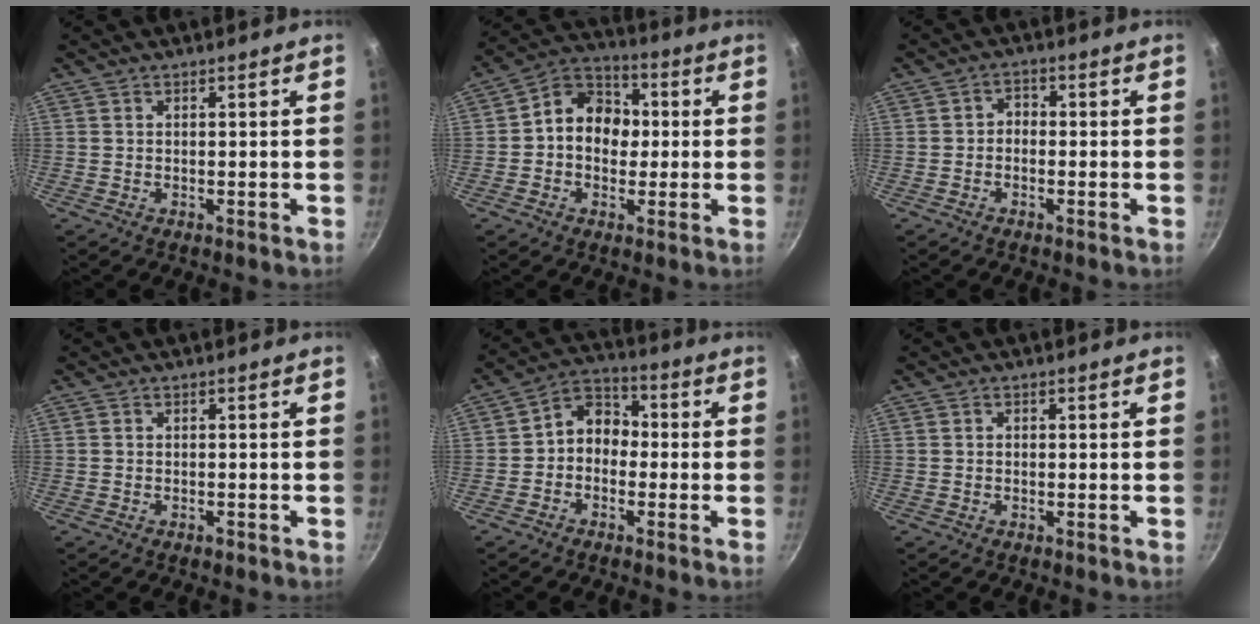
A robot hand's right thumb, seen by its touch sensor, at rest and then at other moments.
{"total": 11.2, "force": [0.3, 9.1, 6.5], "torque": [-0.058, 0.027, -0.017]}
{"total": 2.3, "force": [-0.8, 1.8, 1.2], "torque": [-0.013, 0.015, -0.019]}
{"total": 0.9, "force": [-0.6, 0.5, 0.5], "torque": [-0.010, 0.003, -0.010]}
{"total": 7.2, "force": [-1.2, 5.8, 4.2], "torque": [-0.034, 0.037, -0.041]}
{"total": 0.5, "force": [0.0, 0.5, 0.2], "torque": [-0.002, 0.003, -0.001]}